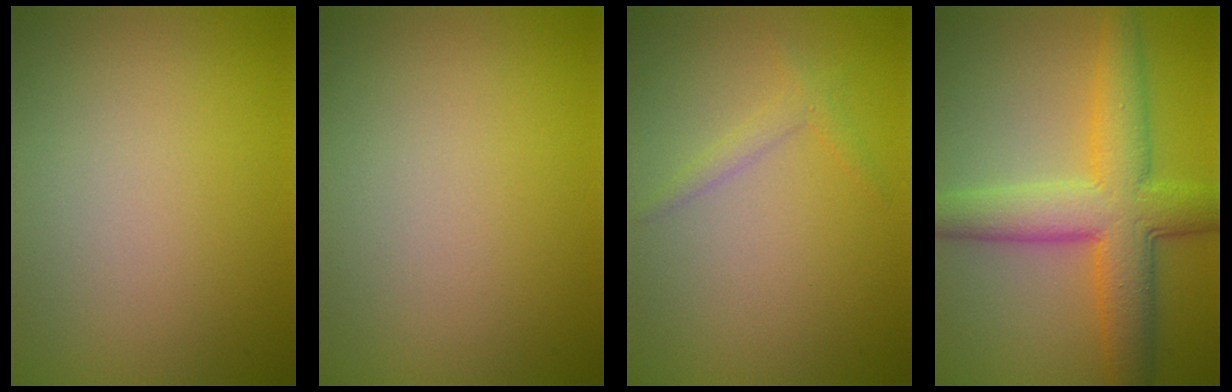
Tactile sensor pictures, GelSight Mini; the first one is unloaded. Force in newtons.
{"total": 0.0}
{"total": 1.2, "press": 1.2, "slide": 0.1}
{"total": 7.6, "press": 7.6, "slide": 0.1}